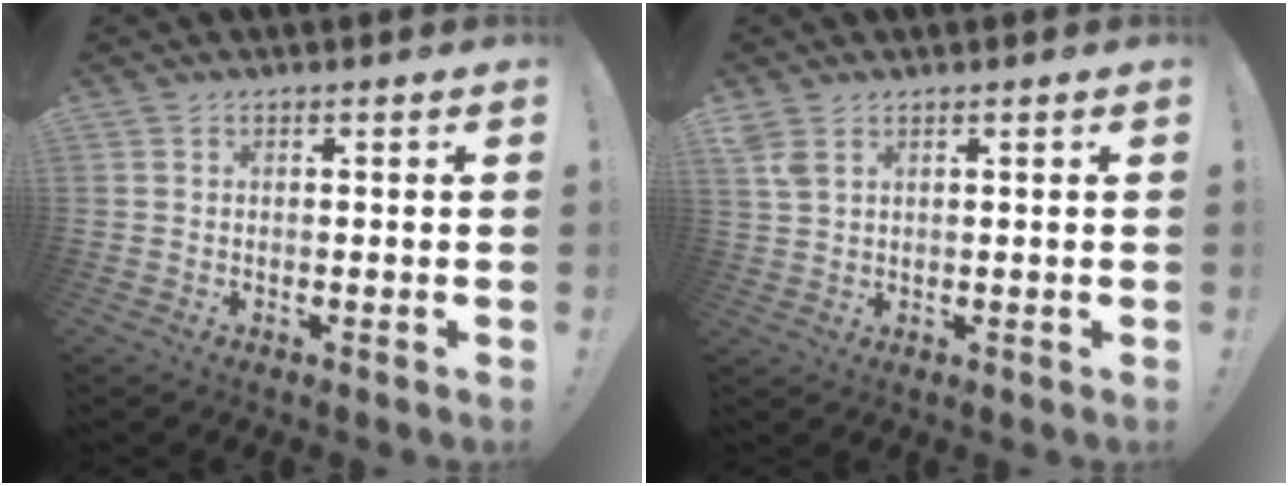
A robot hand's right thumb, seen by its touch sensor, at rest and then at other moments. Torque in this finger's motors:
{"motor_torque": [0.02, 0.08, 0.37, 0.25, 0.00]}